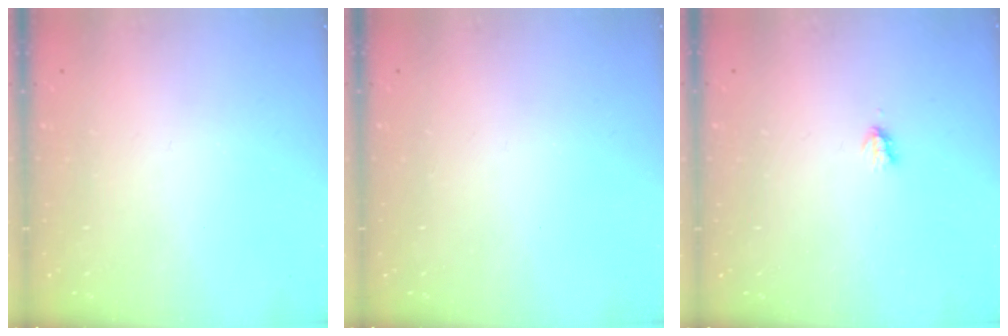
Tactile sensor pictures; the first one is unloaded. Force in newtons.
{"total": 0.0}
{"total": 1.9, "press": 1.8, "slide": 0.4}